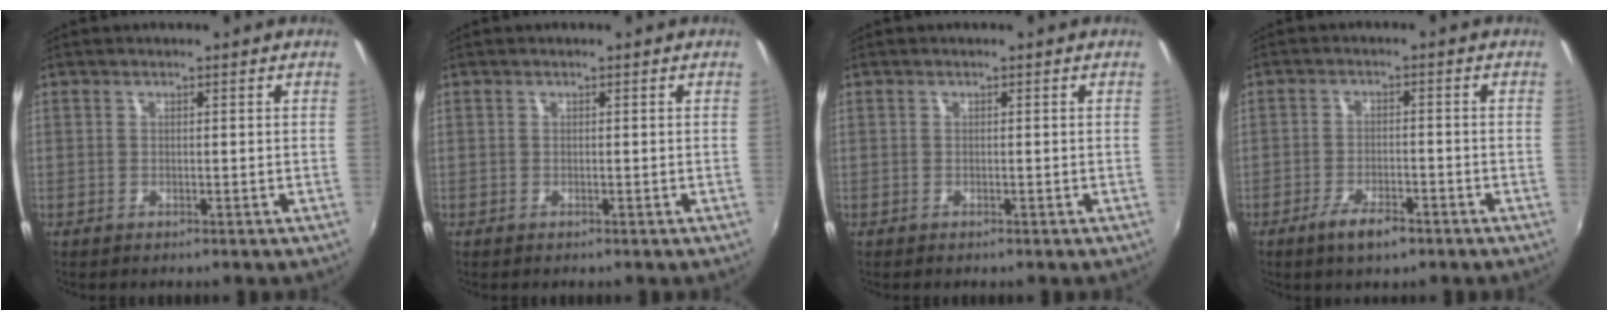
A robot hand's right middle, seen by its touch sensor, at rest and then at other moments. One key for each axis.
{"total": 0.0}
{"total": 0.0}
{"total": 5.3, "fx": -3.6, "fy": 1.8, "fz": 3.5, "tx": -0.084, "ty": -0.009, "tz": -0.063}